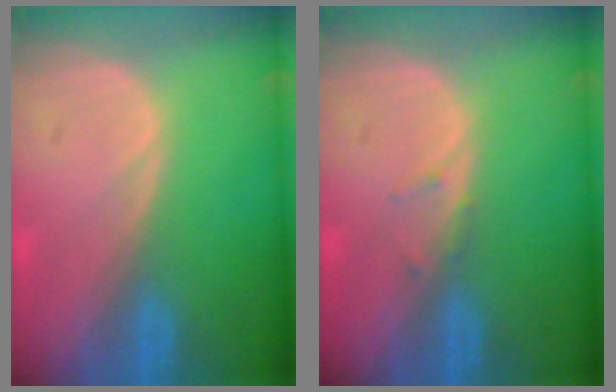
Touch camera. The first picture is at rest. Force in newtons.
{"total": 0.8, "press": 0.8, "slide": 0.2}